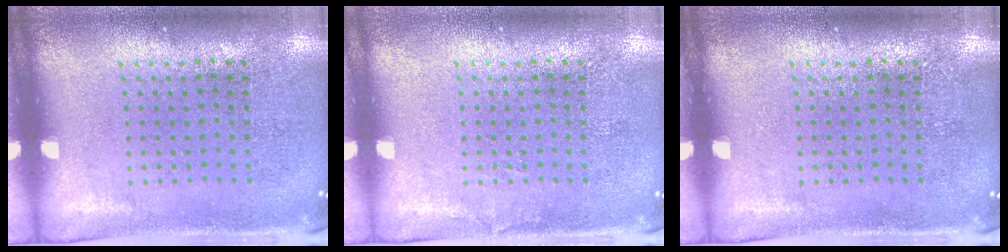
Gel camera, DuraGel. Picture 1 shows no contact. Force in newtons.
{"total": 0.5, "press": 0.5, "slide": 0.1}
{"total": 0.0}